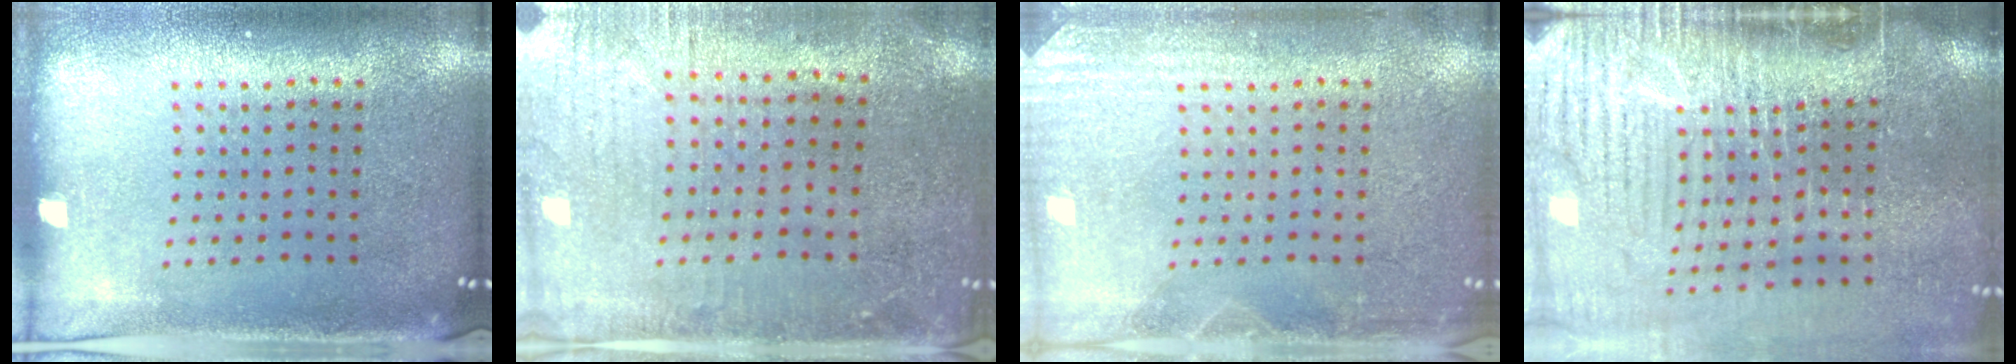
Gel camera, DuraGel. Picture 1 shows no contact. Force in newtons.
{"total": 0.6, "press": 0.4, "slide": 0.4}
{"total": 2.7, "press": 2.7, "slide": 0.3}
{"total": 5.0, "press": 4.2, "slide": 2.8}